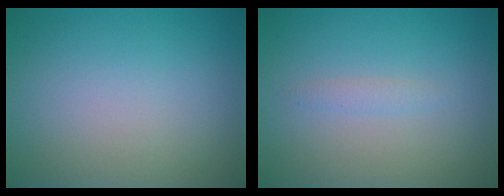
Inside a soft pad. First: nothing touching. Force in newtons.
{"total": 0.8, "press": 0.8, "slide": 0.0}